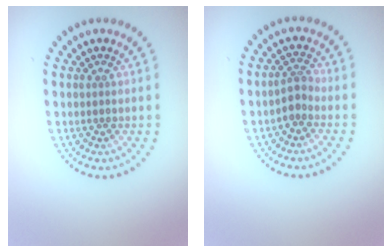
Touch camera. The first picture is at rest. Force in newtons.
{"total": 1.6, "press": 1.2, "slide": 1.0}